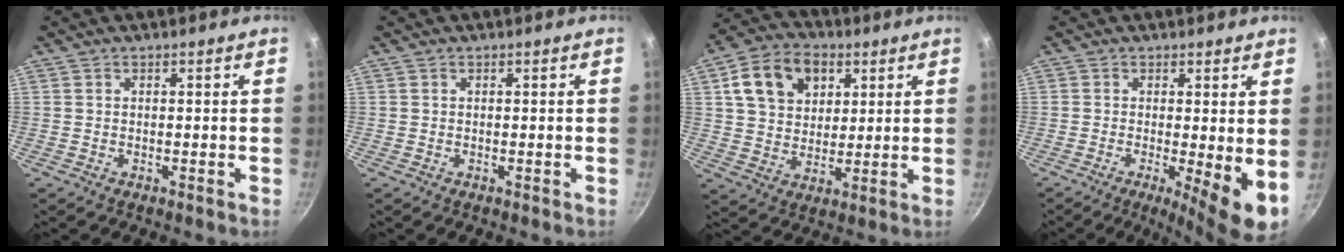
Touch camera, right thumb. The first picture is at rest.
{"total": 0.0}
{"total": 13.3, "force": [4.9, 9.8, 7.5], "torque": [-0.113, -0.002, 0.077]}
{"total": 7.9, "force": [-0.7, 1.8, 7.6], "torque": [-0.099, -0.015, -0.007]}